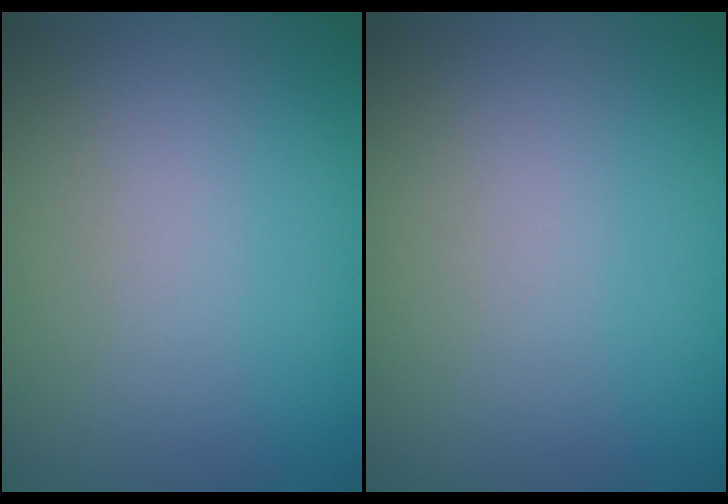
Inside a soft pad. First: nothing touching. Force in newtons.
{"total": 0.0}